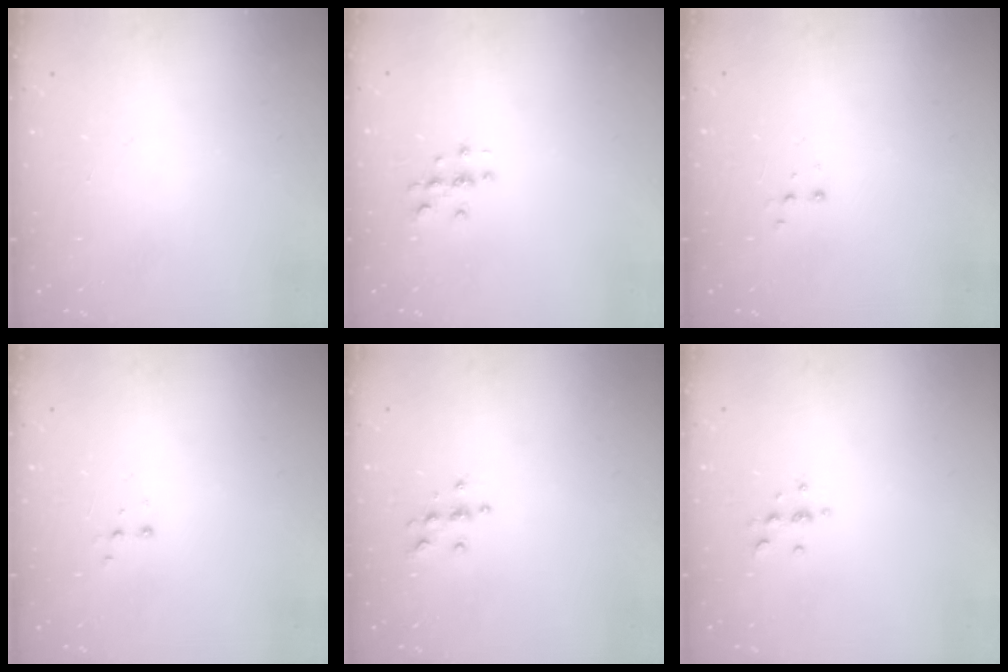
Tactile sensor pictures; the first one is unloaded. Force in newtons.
{"total": 2.7, "press": 2.7, "slide": 0.3}
{"total": 3.0, "press": 2.9, "slide": 0.7}
{"total": 3.0, "press": 2.9, "slide": 0.7}
{"total": 3.9, "press": 3.9, "slide": 0.6}
{"total": 2.9, "press": 2.9, "slide": 0.4}